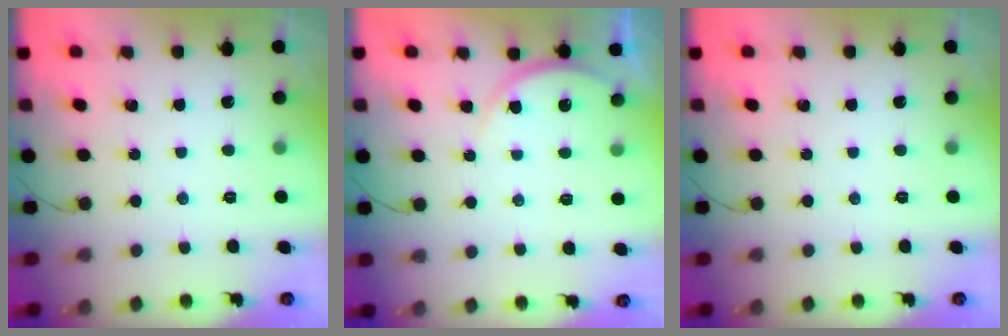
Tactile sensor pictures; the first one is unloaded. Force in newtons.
{"total": 6.1, "press": 6.1, "slide": 0.6}
{"total": 0.0}